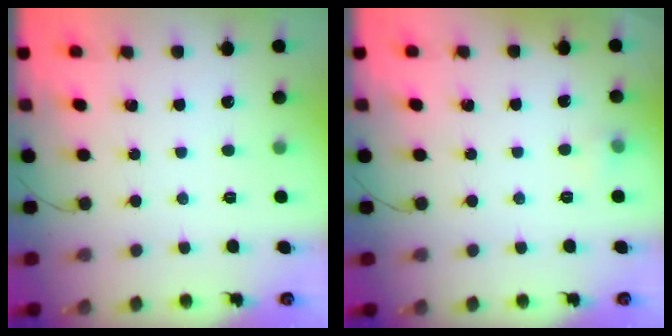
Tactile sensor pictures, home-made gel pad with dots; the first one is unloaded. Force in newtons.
{"total": 3.5, "press": 3.4, "slide": 1.0}